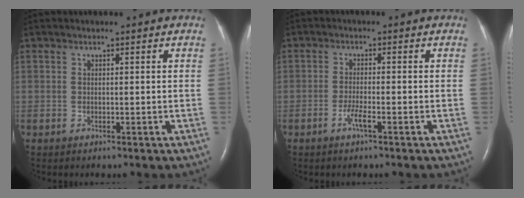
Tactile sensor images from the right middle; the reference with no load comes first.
{"total": 2.2, "force": [-1.2, 0.1, 1.8], "torque": [-0.042, -0.003, -0.027]}